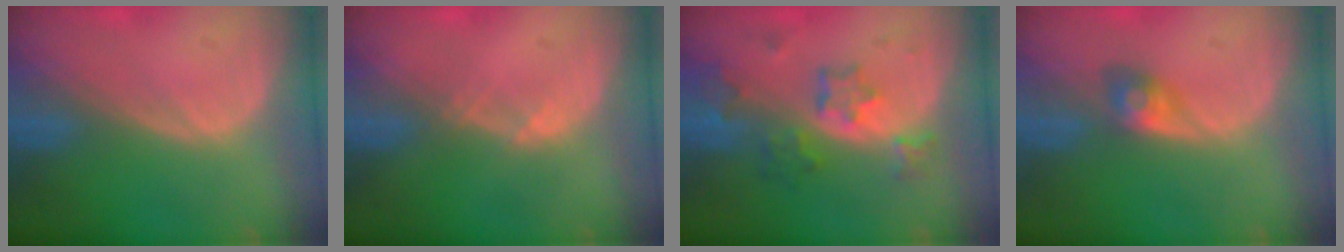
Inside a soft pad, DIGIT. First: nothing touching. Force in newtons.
{"total": 0.8, "press": 0.8, "slide": 0.1}
{"total": 7.1, "press": 6.3, "slide": 3.3}
{"total": 2.9, "press": 2.7, "slide": 1.2}